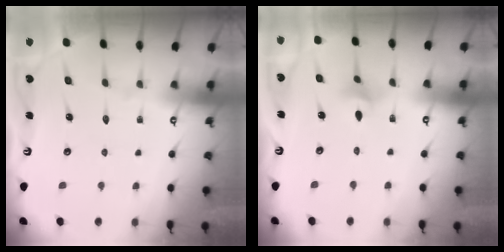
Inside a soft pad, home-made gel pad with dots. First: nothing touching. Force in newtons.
{"total": 2.9, "press": 2.9, "slide": 0.5}